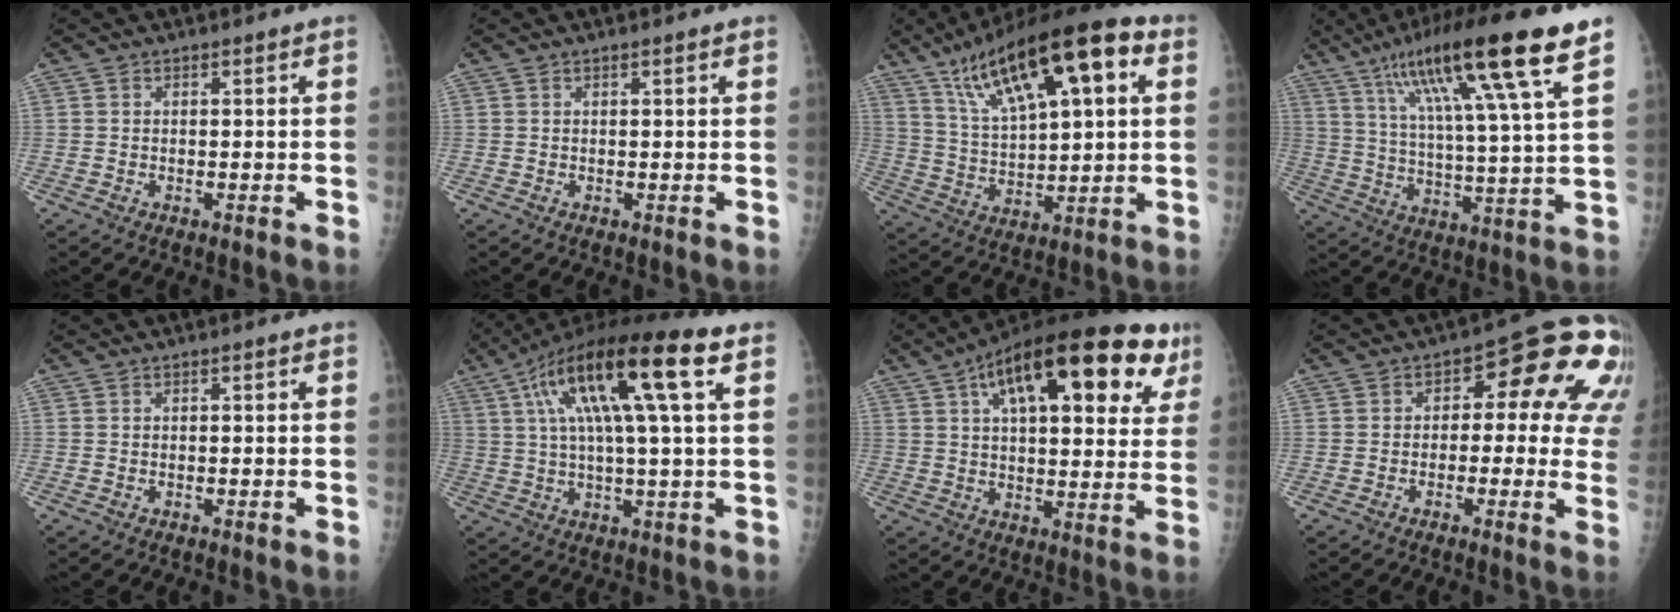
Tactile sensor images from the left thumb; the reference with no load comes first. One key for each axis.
{"total": 0.8, "fx": 0.4, "fy": 0.1, "fz": 0.7, "tx": -0.010, "ty": 0.001, "tz": 0.005}
{"total": 22.4, "fx": 10.0, "fy": 7.7, "fz": 18.5, "tx": -0.291, "ty": 0.002, "tz": 0.169}
{"total": 21.6, "fx": 12.1, "fy": 2.0, "fz": 17.9, "tx": -0.297, "ty": -0.022, "tz": 0.201}
{"total": 0.0}
{"total": 19.9, "fx": 7.2, "fy": 3.6, "fz": 18.2, "tx": -0.330, "ty": 0.021, "tz": 0.115}
{"total": 27.9, "fx": 13.0, "fy": 11.6, "fz": 21.8, "tx": -0.301, "ty": 0.013, "tz": 0.185}
{"total": 15.3, "fx": 3.2, "fy": 7.9, "fz": 12.8, "tx": -0.101, "ty": 0.019, "tz": 0.024}